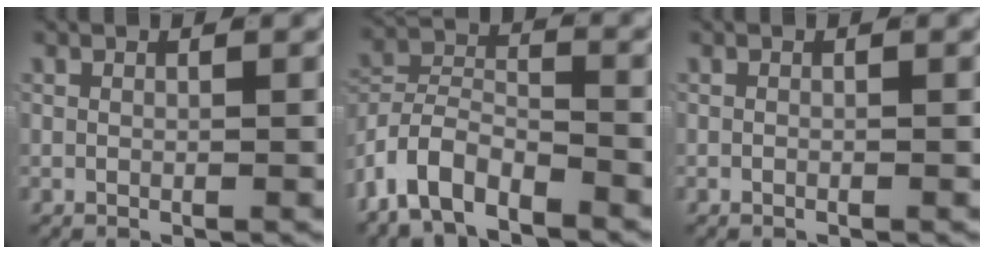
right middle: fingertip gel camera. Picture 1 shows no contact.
{"total": 7.2, "force": [-4.0, 5.0, 3.4], "torque": [-0.085, -0.024, -0.074]}
{"total": 0.0}